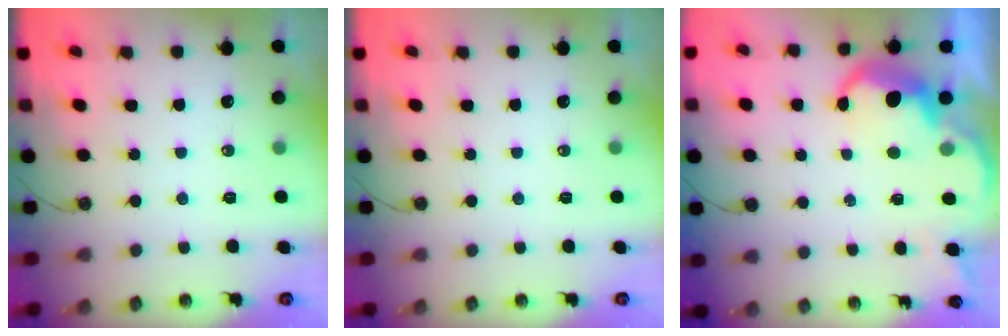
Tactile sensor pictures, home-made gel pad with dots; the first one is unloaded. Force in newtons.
{"total": 0.0}
{"total": 6.6, "press": 6.5, "slide": 0.6}